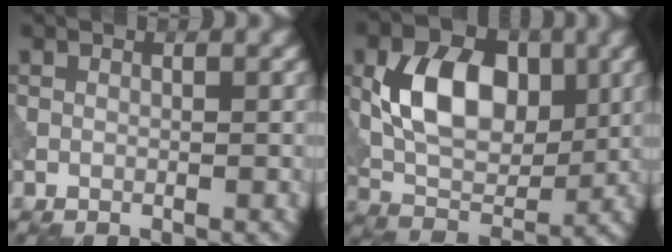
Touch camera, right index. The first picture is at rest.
{"total": 8.4, "force": [1.3, 5.6, 6.2], "torque": [-0.110, 0.000, 0.022]}